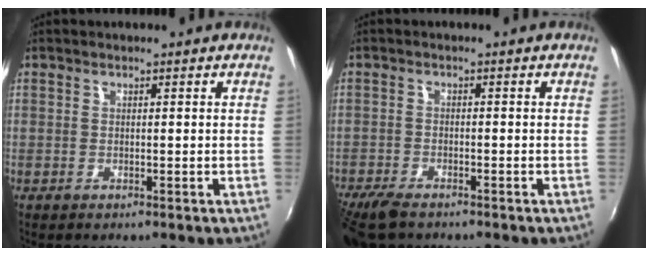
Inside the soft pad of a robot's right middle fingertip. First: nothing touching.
{"total": 6.6, "force": [-5.3, 2.0, 3.3], "torque": [-0.091, -0.026, -0.102]}